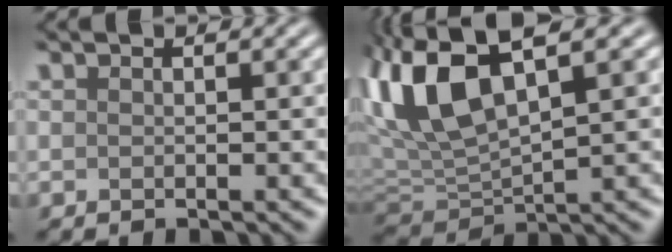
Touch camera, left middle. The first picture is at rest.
{"total": 7.6, "force": [1.7, 3.2, 6.6], "torque": [-0.160, 0.010, 0.051]}